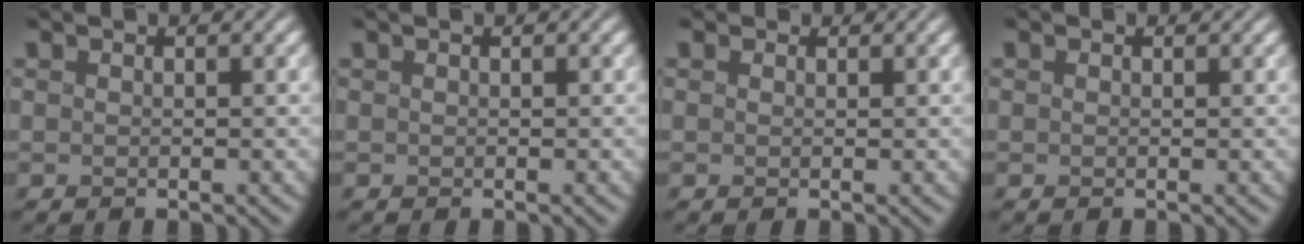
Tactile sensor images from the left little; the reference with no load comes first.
{"total": 0.0}
{"total": 1.1, "force": [0.8, 0.7, 0.3], "torque": [-0.007, -0.003, 0.017]}
{"total": 0.5, "force": [0.3, 0.4, 0.2], "torque": [-0.005, 0.000, 0.005]}